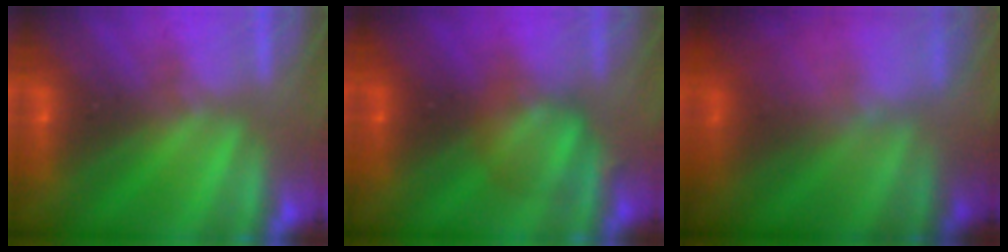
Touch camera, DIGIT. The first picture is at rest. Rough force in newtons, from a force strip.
{"total": 2.5}
{"total": 8.4}